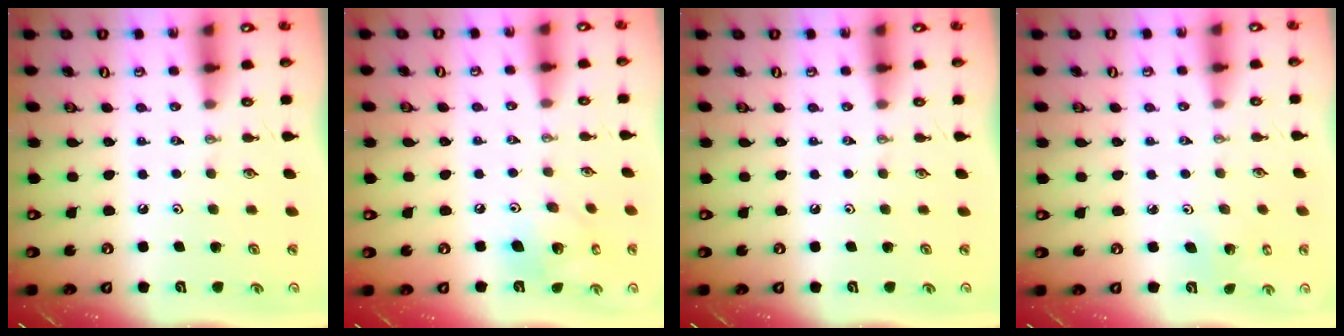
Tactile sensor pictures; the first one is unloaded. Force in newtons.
{"total": 11.3, "press": 11.0, "slide": 2.2}
{"total": 0.0}
{"total": 2.5, "press": 2.5, "slide": 0.2}